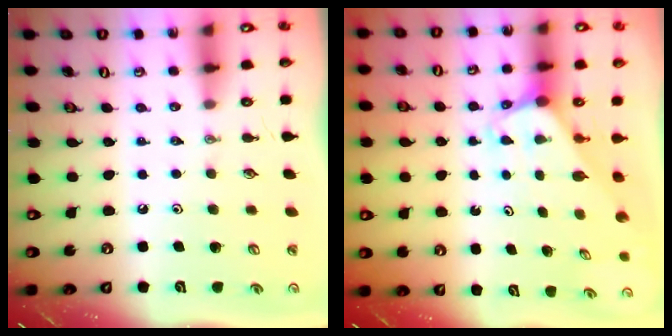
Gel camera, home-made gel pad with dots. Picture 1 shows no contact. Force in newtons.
{"total": 1.8, "press": 1.8, "slide": 0.1}